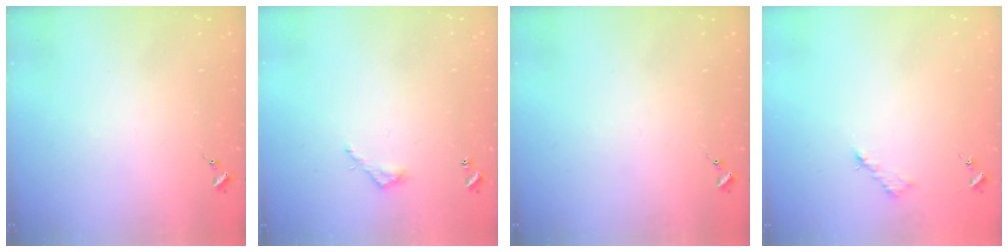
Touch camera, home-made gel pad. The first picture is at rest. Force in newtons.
{"total": 3.9, "press": 3.9, "slide": 0.3}
{"total": 0.0}
{"total": 3.1, "press": 3.1, "slide": 0.4}